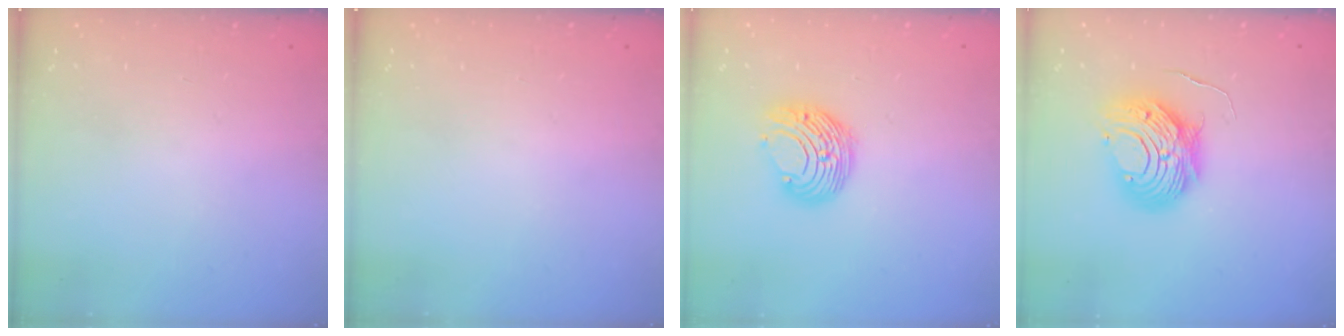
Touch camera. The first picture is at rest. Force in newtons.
{"total": 0.0}
{"total": 10.7, "press": 10.7, "slide": 0.5}
{"total": 10.1, "press": 10.0, "slide": 1.0}